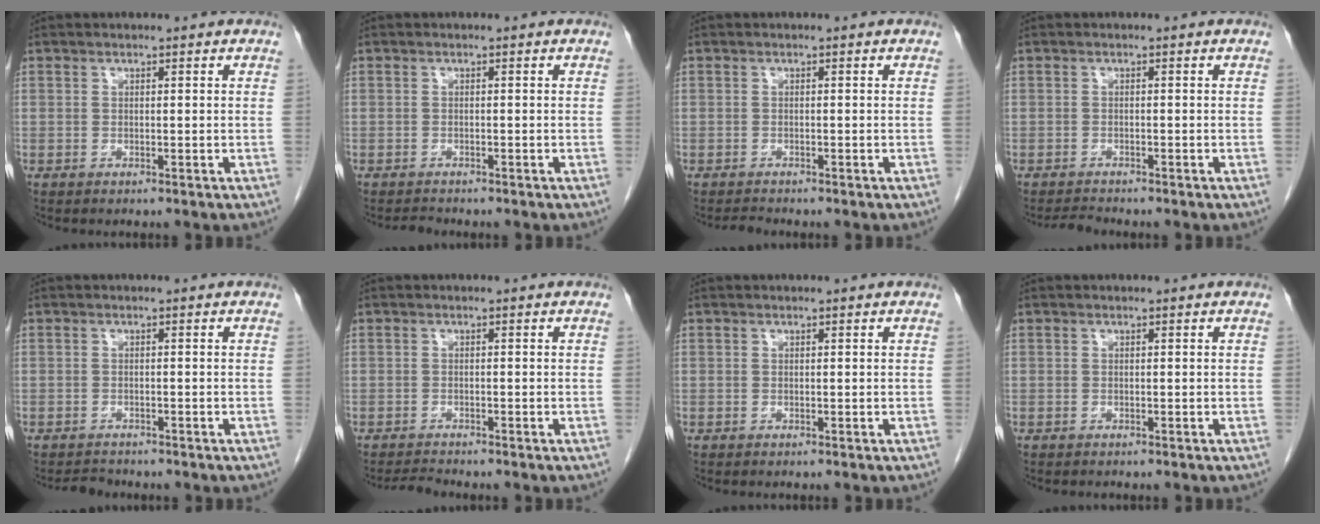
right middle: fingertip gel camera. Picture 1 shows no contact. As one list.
[{"total": 1.2, "force": [-1.2, 0.0, 0.0], "torque": [-0.002, -0.008, -0.018]}, {"total": 0.9, "force": [-0.9, 0.0, 0.1], "torque": [-0.006, -0.006, -0.013]}, {"total": 1.5, "force": [-1.5, -0.1, 0.1], "torque": [-0.006, -0.009, -0.024]}, {"total": 1.8, "force": [-1.7, 0.5, 0.0], "torque": [-0.002, -0.006, -0.025]}, {"total": 1.6, "force": [-1.5, -0.3, 0.1], "torque": [-0.007, -0.011, -0.026]}, {"total": 0.0}, {"total": 0.0}]